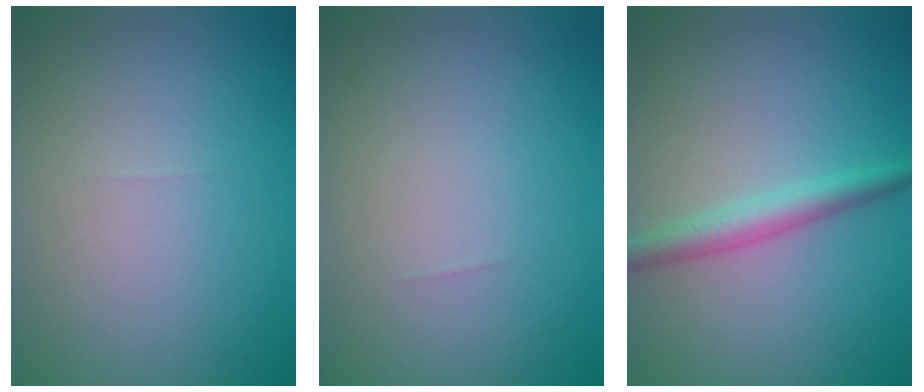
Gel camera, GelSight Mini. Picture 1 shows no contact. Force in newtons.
{"total": 0.0}
{"total": 2.9, "press": 2.9, "slide": 0.1}